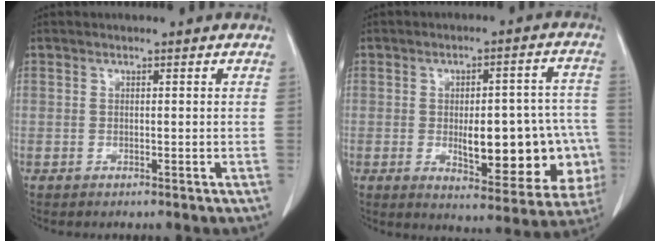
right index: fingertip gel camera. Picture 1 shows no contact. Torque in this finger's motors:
{"motor_torque": [1.02, -0.55, 0.53, 0.09]}